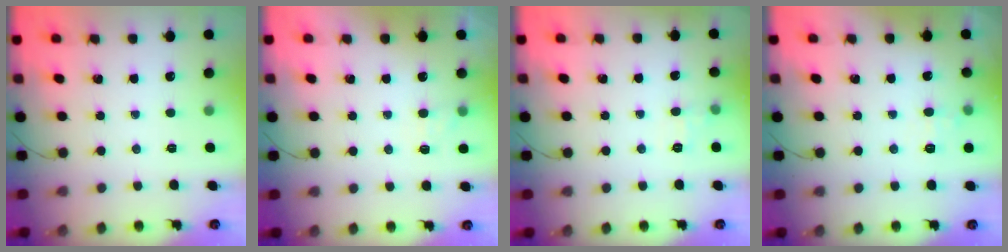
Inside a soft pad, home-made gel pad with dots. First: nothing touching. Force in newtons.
{"total": 6.3, "press": 6.1, "slide": 1.5}
{"total": 6.2, "press": 5.9, "slide": 1.8}
{"total": 4.3, "press": 3.9, "slide": 1.8}